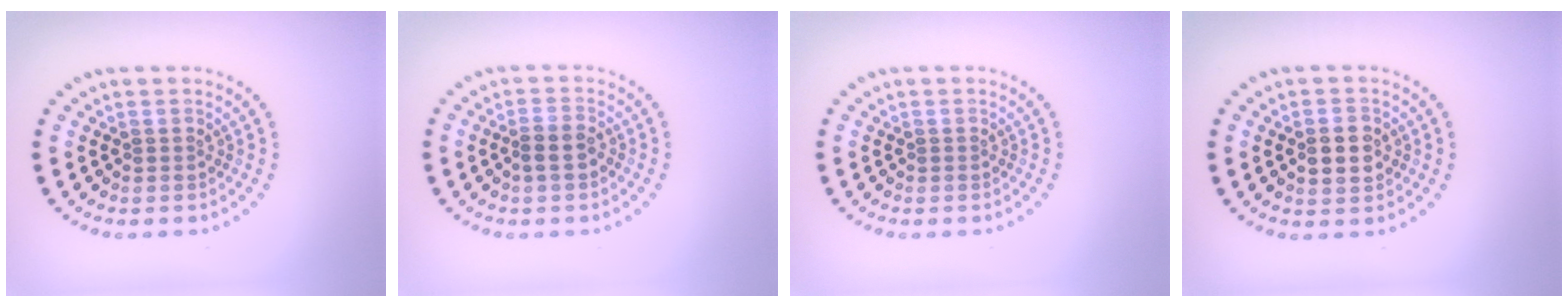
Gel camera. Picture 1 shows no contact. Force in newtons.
{"total": 1.5, "press": 1.4, "slide": 0.7}
{"total": 0.0}
{"total": 3.0, "press": 3.0, "slide": 0.1}